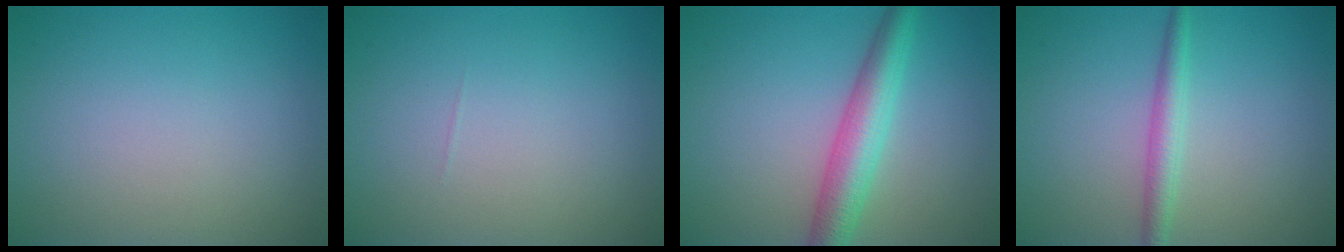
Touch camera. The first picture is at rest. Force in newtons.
{"total": 0.0}
{"total": 4.8, "press": 4.8, "slide": 0.1}
{"total": 2.3, "press": 2.3, "slide": 0.0}